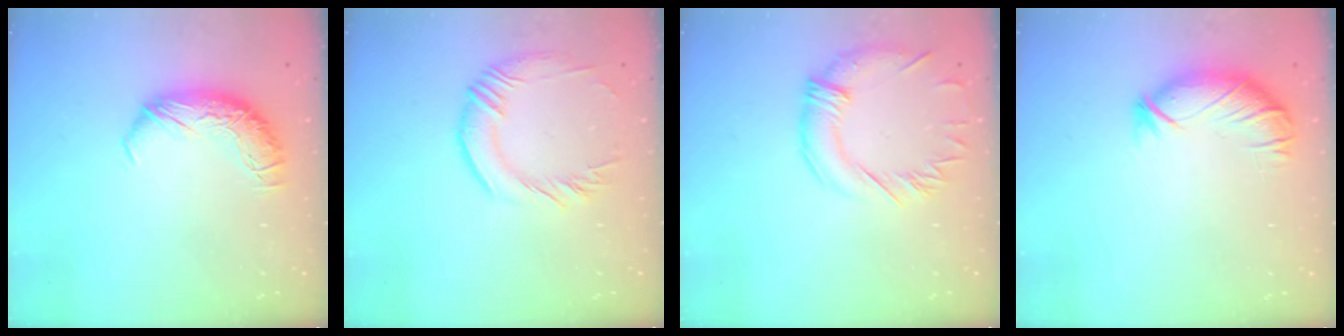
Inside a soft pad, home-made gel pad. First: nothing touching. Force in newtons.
{"total": 2.0, "press": 1.6, "slide": 1.2}
{"total": 1.4, "press": 0.9, "slide": 1.1}
{"total": 2.7, "press": 2.6, "slide": 0.9}